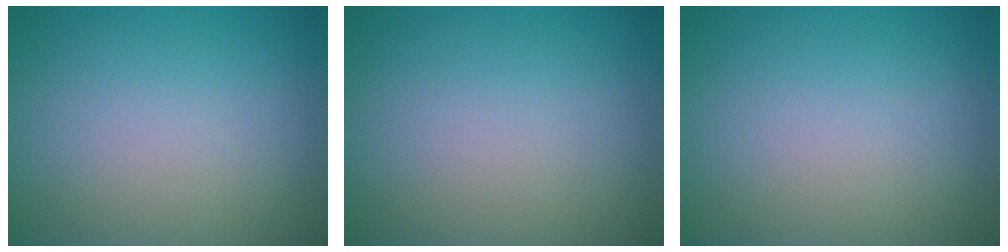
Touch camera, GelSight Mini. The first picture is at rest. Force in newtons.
{"total": 0.0}
{"total": 0.0}